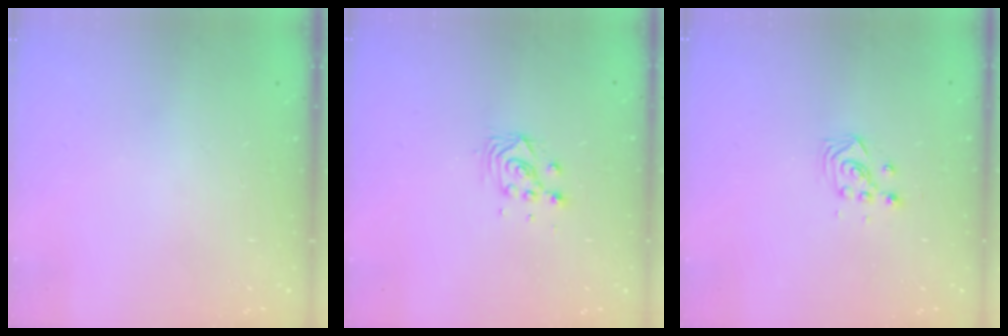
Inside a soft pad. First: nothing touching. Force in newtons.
{"total": 4.8, "press": 4.8, "slide": 0.3}
{"total": 2.9, "press": 2.9, "slide": 0.4}